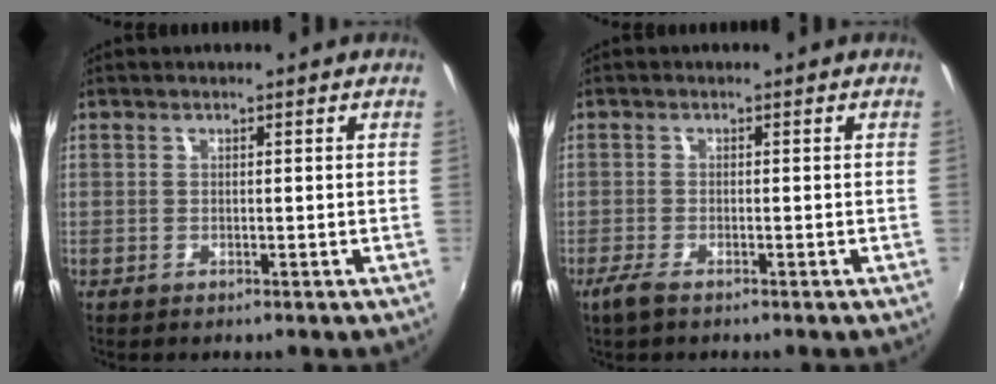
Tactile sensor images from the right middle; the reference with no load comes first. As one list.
[{"total": 2.5, "force": [-1.8, 0.5, 1.7], "torque": [-0.042, -0.007, -0.037]}]